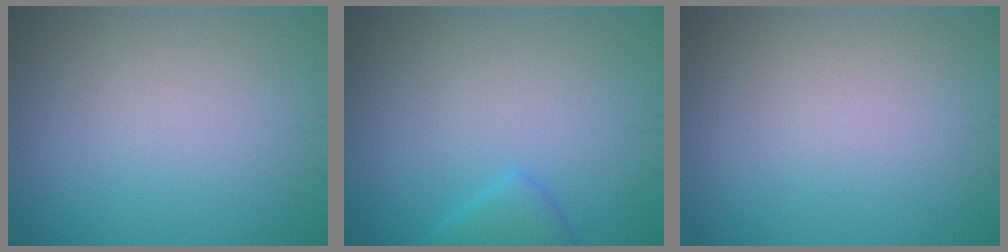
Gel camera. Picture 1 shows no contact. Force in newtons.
{"total": 2.0, "press": 1.9, "slide": 0.2}
{"total": 0.0}